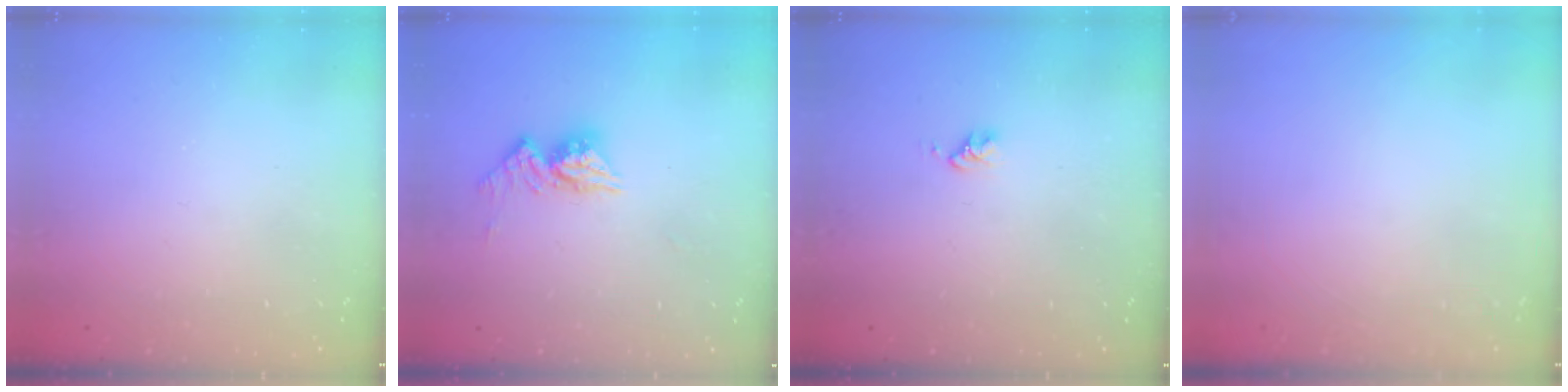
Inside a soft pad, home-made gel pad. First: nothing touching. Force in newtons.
{"total": 9.9, "press": 9.8, "slide": 0.9}
{"total": 2.8, "press": 2.8, "slide": 0.3}
{"total": 0.0}